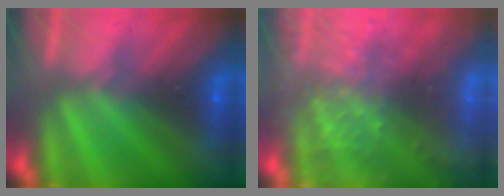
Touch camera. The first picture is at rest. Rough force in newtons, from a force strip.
{"total": 7.6}